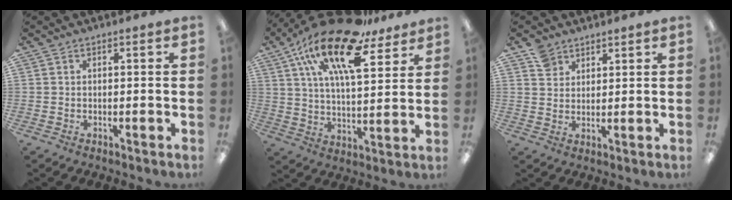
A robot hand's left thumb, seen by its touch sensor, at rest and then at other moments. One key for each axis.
{"total": 20.8, "fx": 13.9, "fy": 7.1, "fz": 13.8, "tx": -0.252, "ty": -0.080, "tz": 0.236}
{"total": 5.0, "fx": 3.8, "fy": 3.2, "fz": 0.5, "tx": -0.008, "ty": -0.013, "tz": 0.072}